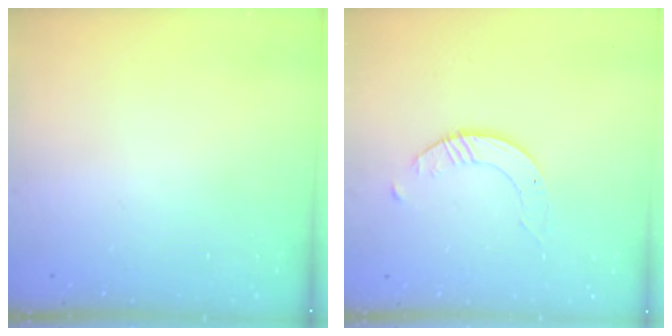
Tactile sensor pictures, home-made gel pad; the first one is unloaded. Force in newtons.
{"total": 2.6, "press": 2.6, "slide": 0.3}